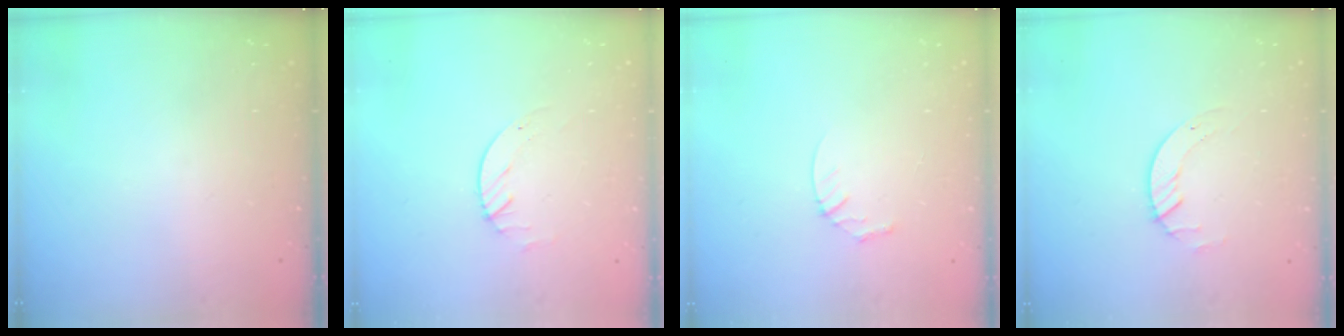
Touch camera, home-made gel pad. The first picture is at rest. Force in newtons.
{"total": 1.7, "press": 1.7, "slide": 0.2}
{"total": 3.5, "press": 3.5, "slide": 0.3}
{"total": 2.6, "press": 2.6, "slide": 0.3}